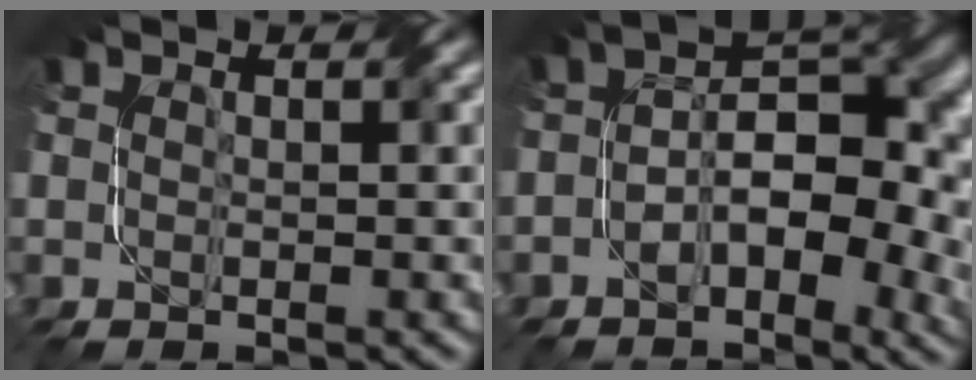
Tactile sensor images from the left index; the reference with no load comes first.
{"total": 9.7, "force": [-1.8, 5.0, 8.1], "torque": [-0.105, 0.008, -0.034]}